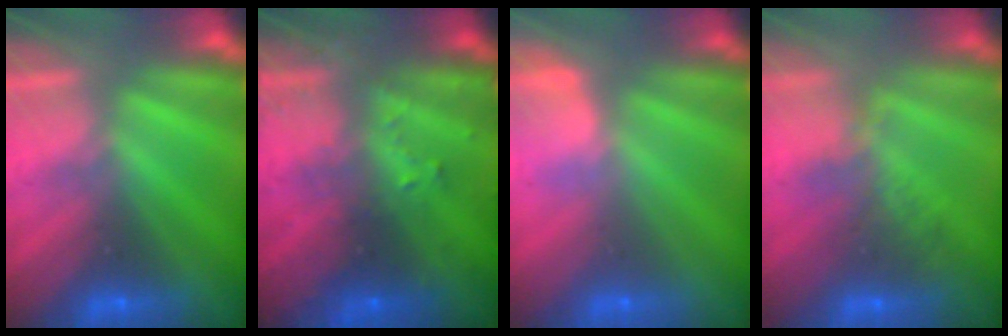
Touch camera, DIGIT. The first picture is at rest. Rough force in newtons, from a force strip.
{"total": 5.9}
{"total": 2.8}
{"total": 2.4}